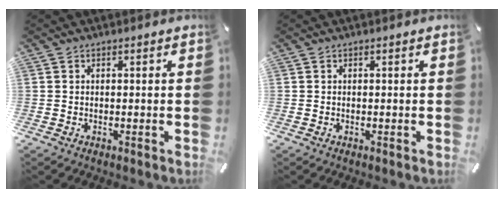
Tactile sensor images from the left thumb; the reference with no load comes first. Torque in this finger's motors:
{"motor_torque": [0.00, 0.00, 0.00, 0.00, 0.00]}